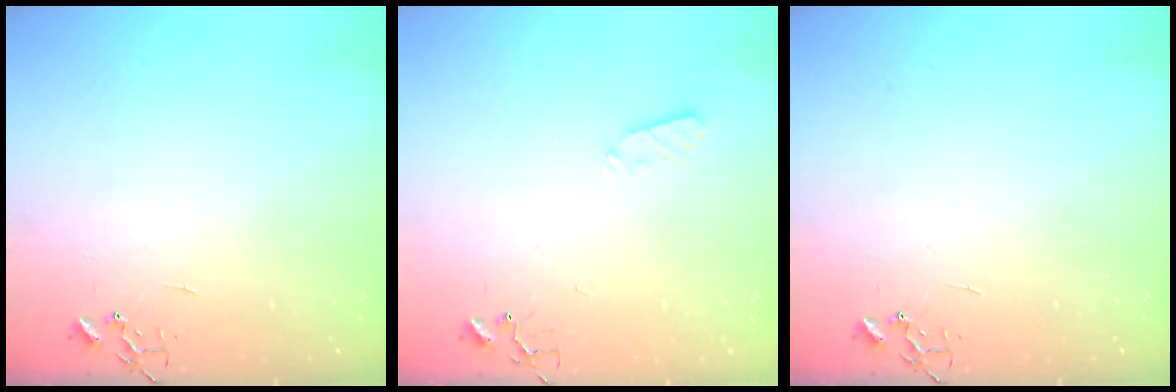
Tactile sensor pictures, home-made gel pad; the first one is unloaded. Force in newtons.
{"total": 3.5, "press": 3.4, "slide": 0.5}
{"total": 0.0}